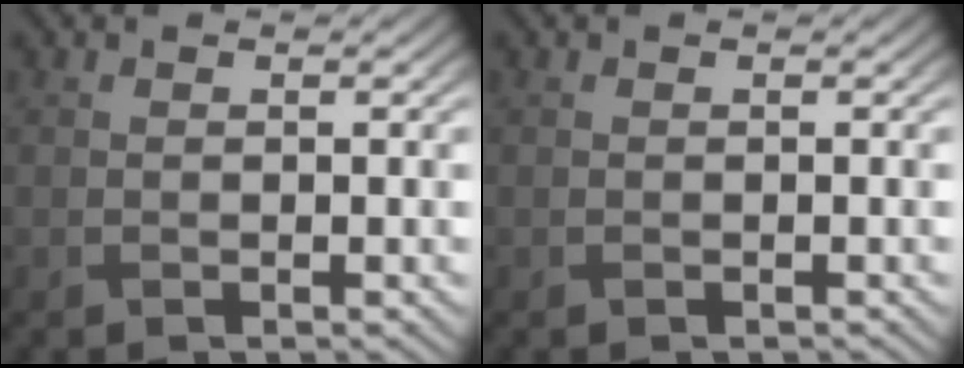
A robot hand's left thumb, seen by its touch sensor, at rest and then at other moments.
{"total": 0.0}